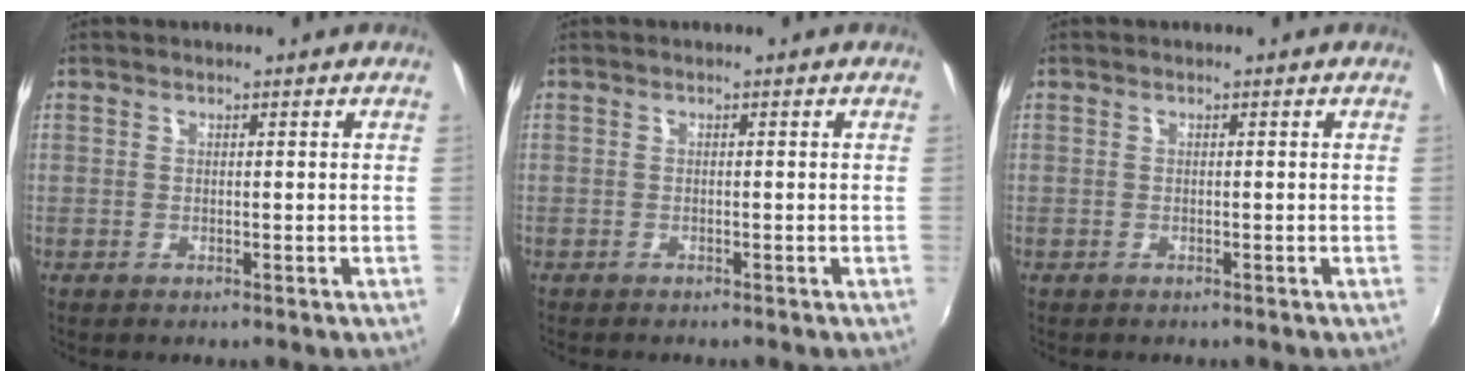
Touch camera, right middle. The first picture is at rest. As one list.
[{"total": 0.8, "force": [-0.8, 0.0, 0.2], "torque": [-0.005, -0.006, -0.014]}, {"total": 0.0}]